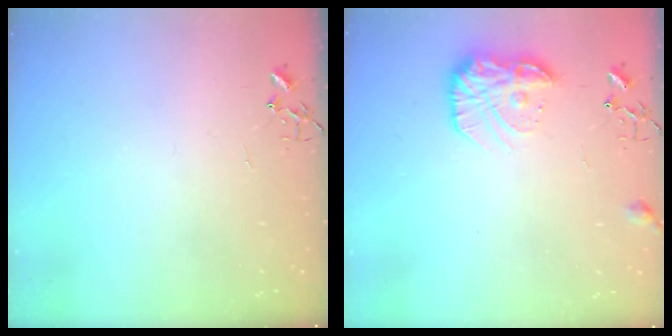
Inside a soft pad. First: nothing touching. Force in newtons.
{"total": 14.1, "press": 14.1, "slide": 0.8}